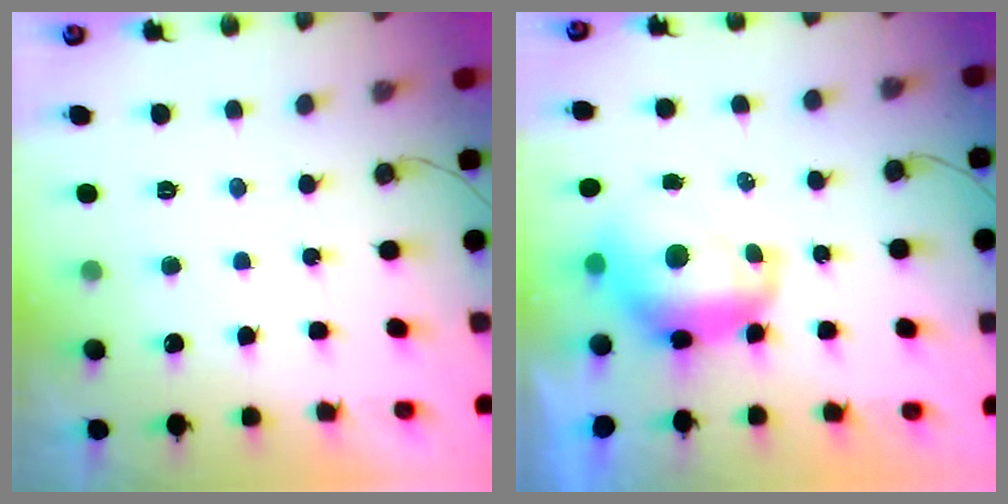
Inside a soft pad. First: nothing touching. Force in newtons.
{"total": 9.4, "press": 9.4, "slide": 0.9}